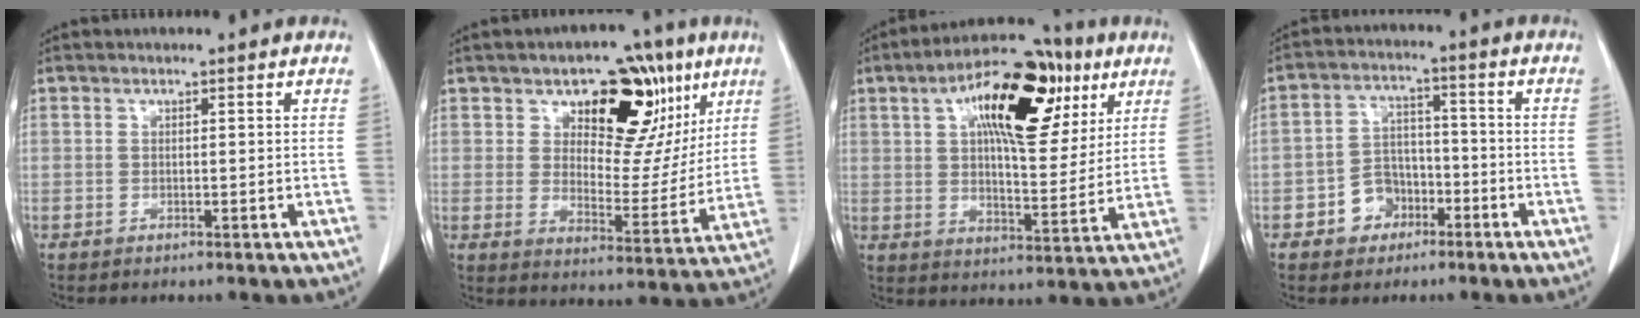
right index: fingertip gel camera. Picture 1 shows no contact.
{"total": 15.9, "force": [8.2, 8.8, 10.4], "torque": [-0.120, 0.012, 0.124]}
{"total": 19.5, "force": [8.6, 7.5, 15.8], "torque": [-0.249, 0.037, 0.135]}
{"total": 6.1, "force": [-2.9, 4.9, 2.1], "torque": [-0.038, 0.021, -0.043]}